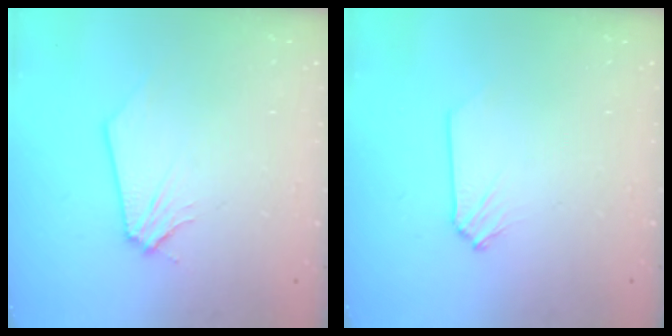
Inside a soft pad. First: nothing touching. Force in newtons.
{"total": 0.0}